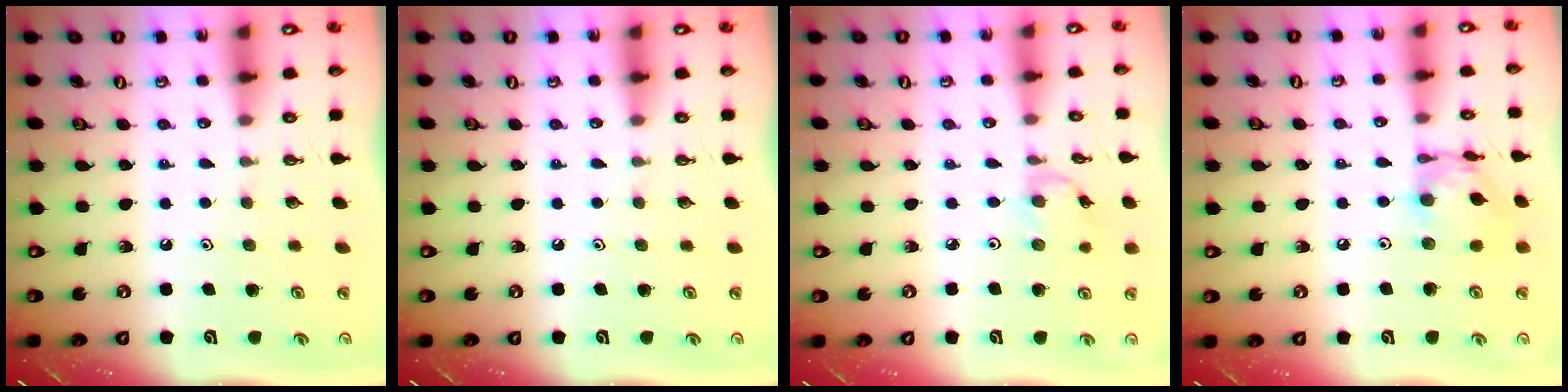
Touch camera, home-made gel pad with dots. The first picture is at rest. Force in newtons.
{"total": 0.0}
{"total": 2.6, "press": 2.6, "slide": 0.3}
{"total": 12.1, "press": 12.1, "slide": 0.9}